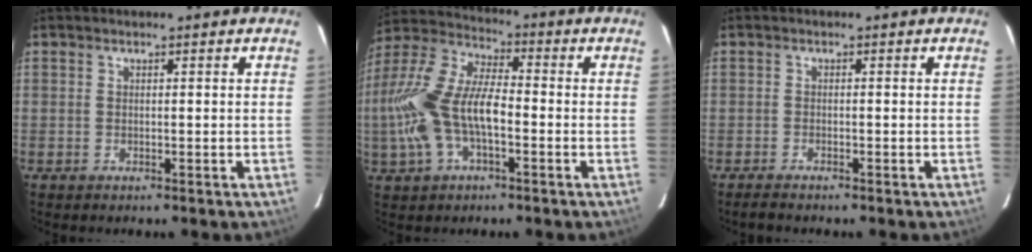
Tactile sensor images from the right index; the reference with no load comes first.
{"total": 16.0, "force": [-3.2, 7.5, 13.7], "torque": [-0.291, 0.008, -0.064]}
{"total": 2.3, "force": [-2.1, 0.3, 0.9], "torque": [-0.027, -0.008, -0.037]}